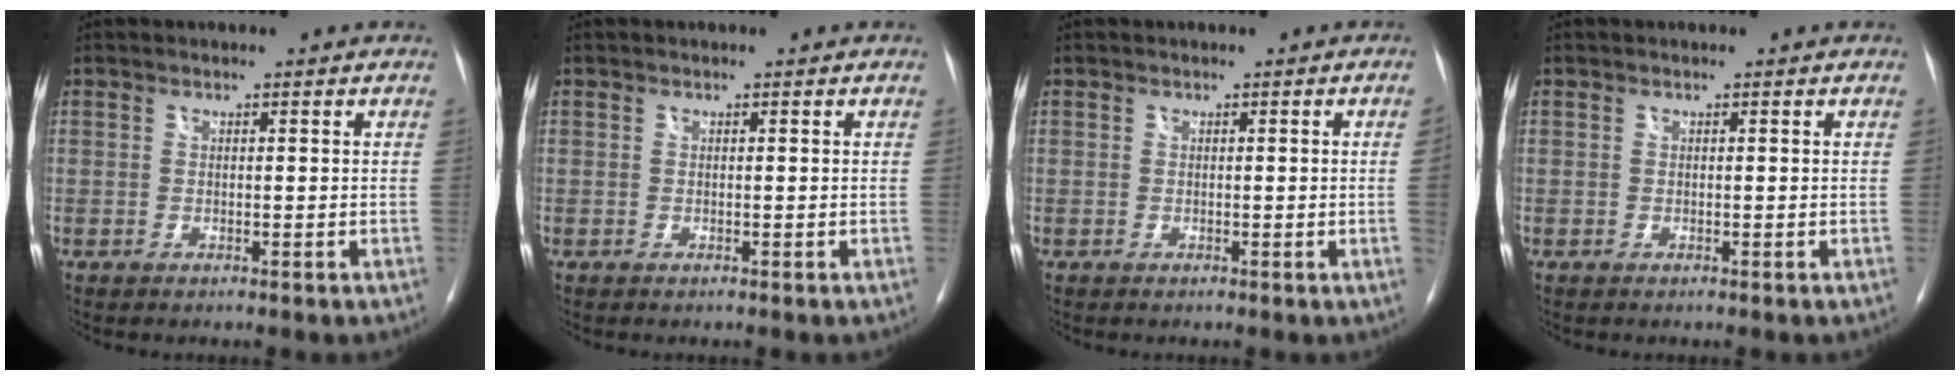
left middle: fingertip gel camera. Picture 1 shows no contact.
{"total": 0.0}
{"total": 1.3, "force": [-0.1, -0.6, 1.2], "torque": [-0.010, -0.001, -0.002]}
{"total": 0.0}